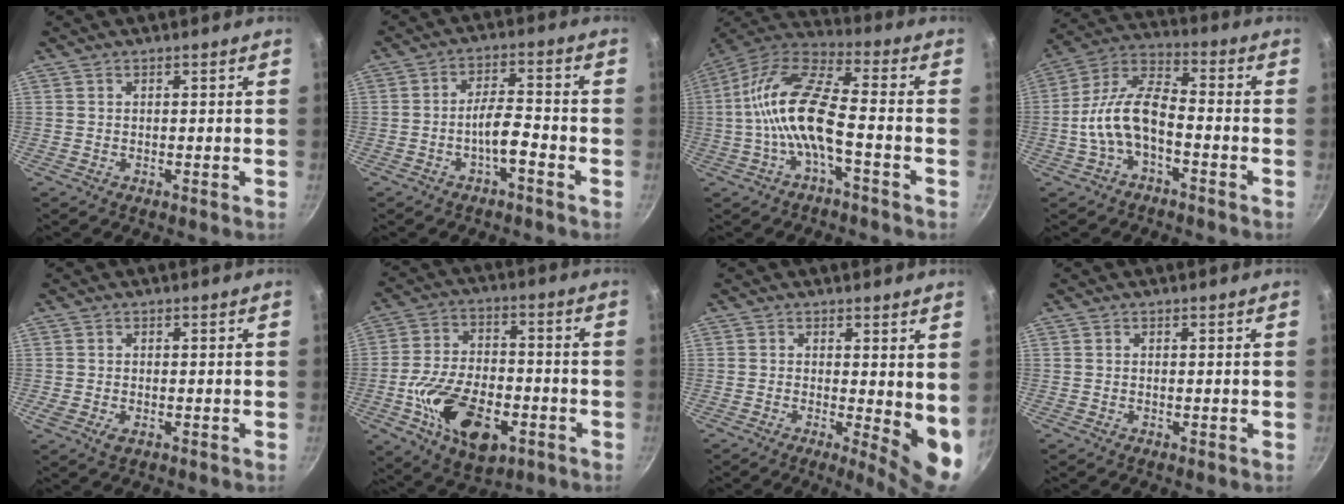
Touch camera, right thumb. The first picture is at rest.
{"total": 5.5, "force": [-2.8, 1.6, 4.5], "torque": [-0.077, 0.032, -0.048]}
{"total": 14.7, "force": [-3.0, 5.1, 13.4], "torque": [-0.270, 0.042, -0.072]}
{"total": 11.6, "force": [-3.6, 5.7, 9.4], "torque": [-0.175, 0.047, -0.081]}
{"total": 2.0, "force": [-0.6, 1.2, 1.5], "torque": [-0.027, -0.004, -0.010]}
{"total": 17.4, "force": [-5.7, 10.2, 12.9], "torque": [-0.206, 0.024, -0.094]}
{"total": 8.0, "force": [0.1, 2.6, 7.6], "torque": [-0.092, -0.021, 0.003]}
{"total": 0.0}